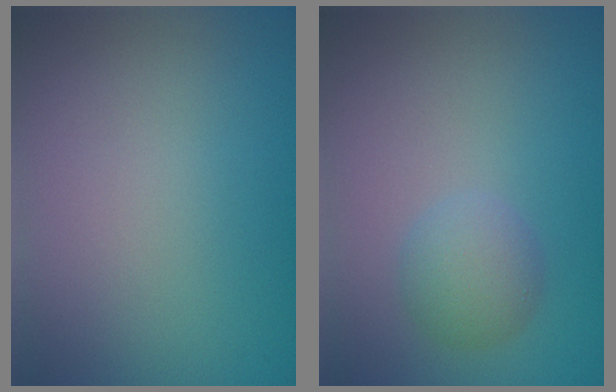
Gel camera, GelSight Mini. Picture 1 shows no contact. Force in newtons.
{"total": 2.6, "press": 2.6, "slide": 0.1}